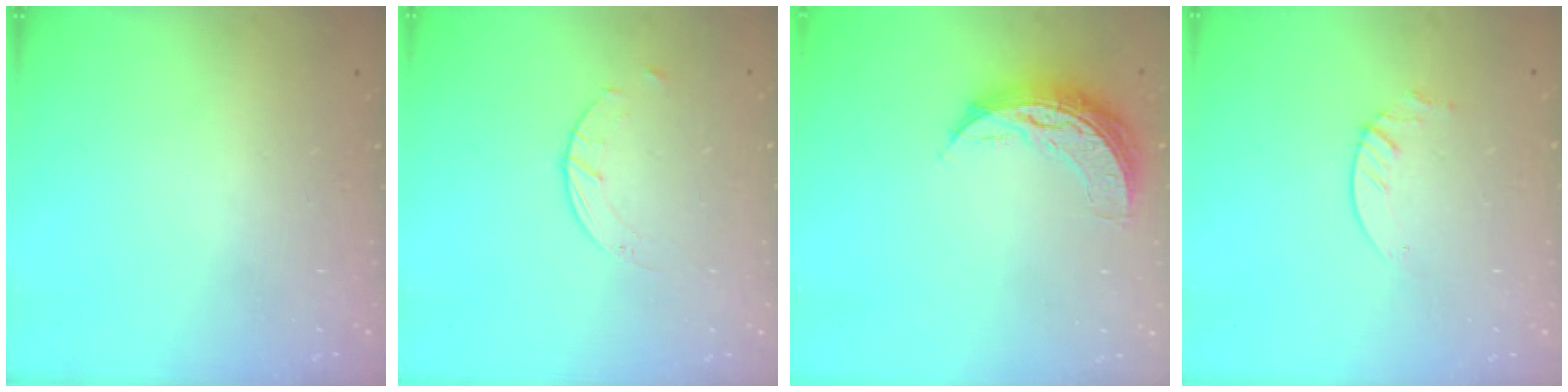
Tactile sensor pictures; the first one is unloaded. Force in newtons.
{"total": 2.0, "press": 2.0, "slide": 0.3}
{"total": 8.6, "press": 8.5, "slide": 0.5}
{"total": 3.3, "press": 3.2, "slide": 0.3}